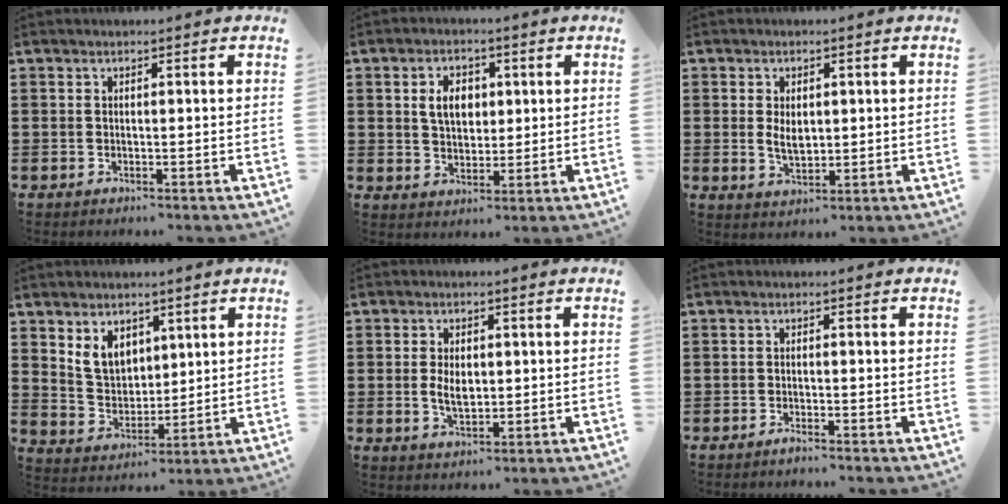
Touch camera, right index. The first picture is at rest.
{"total": 5.1, "force": [1.1, 3.6, 3.5], "torque": [-0.072, 0.012, 0.015]}
{"total": 3.5, "force": [0.3, 2.1, 2.7], "torque": [-0.048, 0.005, 0.004]}
{"total": 6.0, "force": [3.3, 4.3, 2.6], "torque": [-0.070, 0.013, 0.062]}
{"total": 4.0, "force": [0.1, 2.3, 3.3], "torque": [-0.072, 0.006, -0.002]}
{"total": 1.2, "force": [-1.1, 0.0, 0.4], "torque": [-0.009, -0.004, -0.021]}